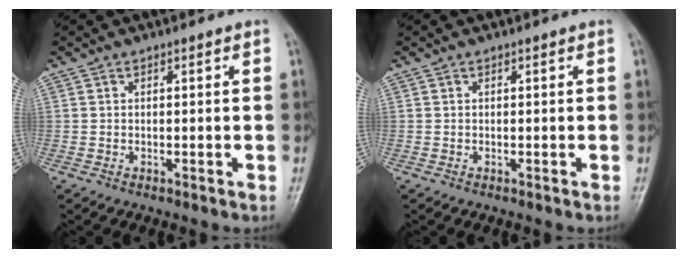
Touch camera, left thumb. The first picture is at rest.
{"total": 0.0}